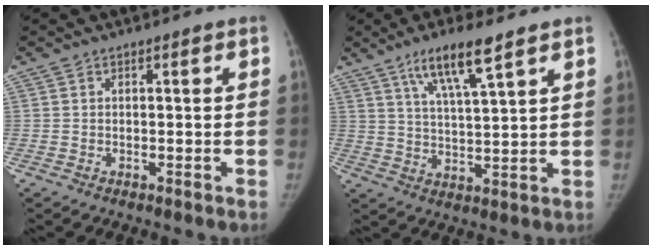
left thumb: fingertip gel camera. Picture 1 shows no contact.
{"total": 9.6, "force": [6.0, 1.2, 7.4], "torque": [-0.131, -0.029, 0.115]}